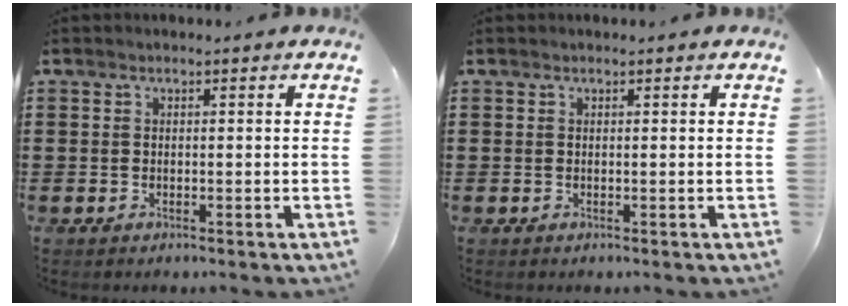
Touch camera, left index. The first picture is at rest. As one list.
[{"total": 0.0}]